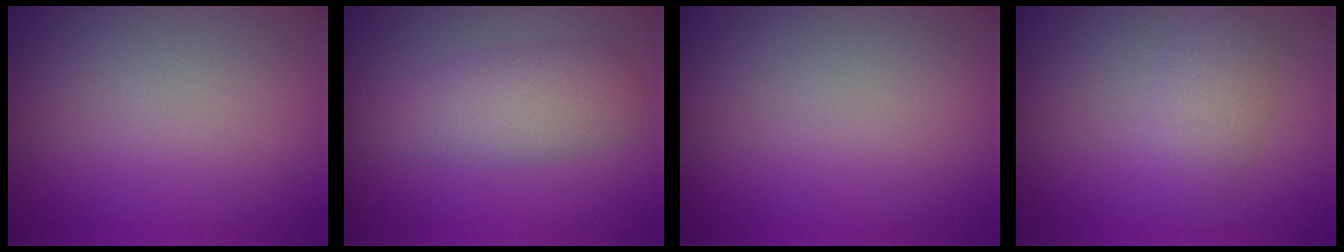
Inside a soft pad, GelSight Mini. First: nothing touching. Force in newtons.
{"total": 2.2, "press": 2.2, "slide": 0.2}
{"total": 0.0}
{"total": 2.4, "press": 2.4, "slide": 0.1}